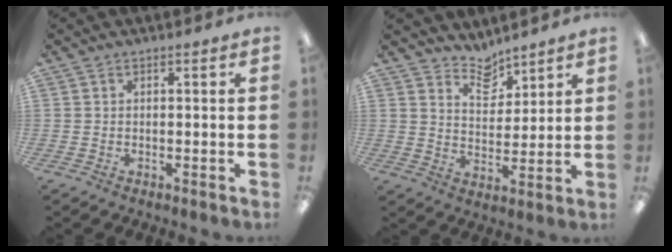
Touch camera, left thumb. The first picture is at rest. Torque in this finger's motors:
{"motor_torque": [-0.39, -0.24, -0.48, 0.05, -0.14]}